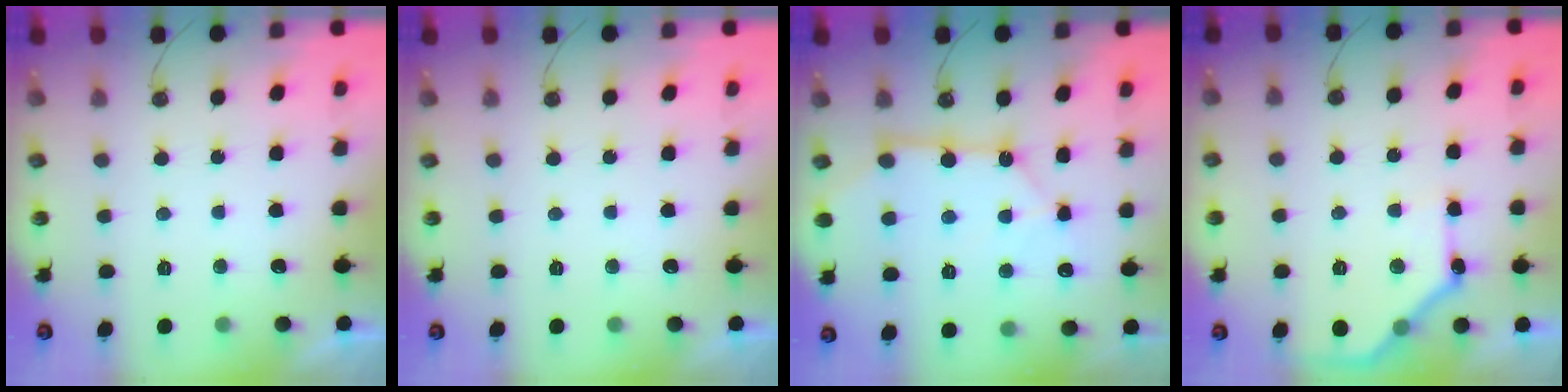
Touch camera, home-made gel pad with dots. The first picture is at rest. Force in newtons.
{"total": 0.0}
{"total": 12.1, "press": 12.0, "slide": 1.5}
{"total": 13.3, "press": 13.3, "slide": 0.2}